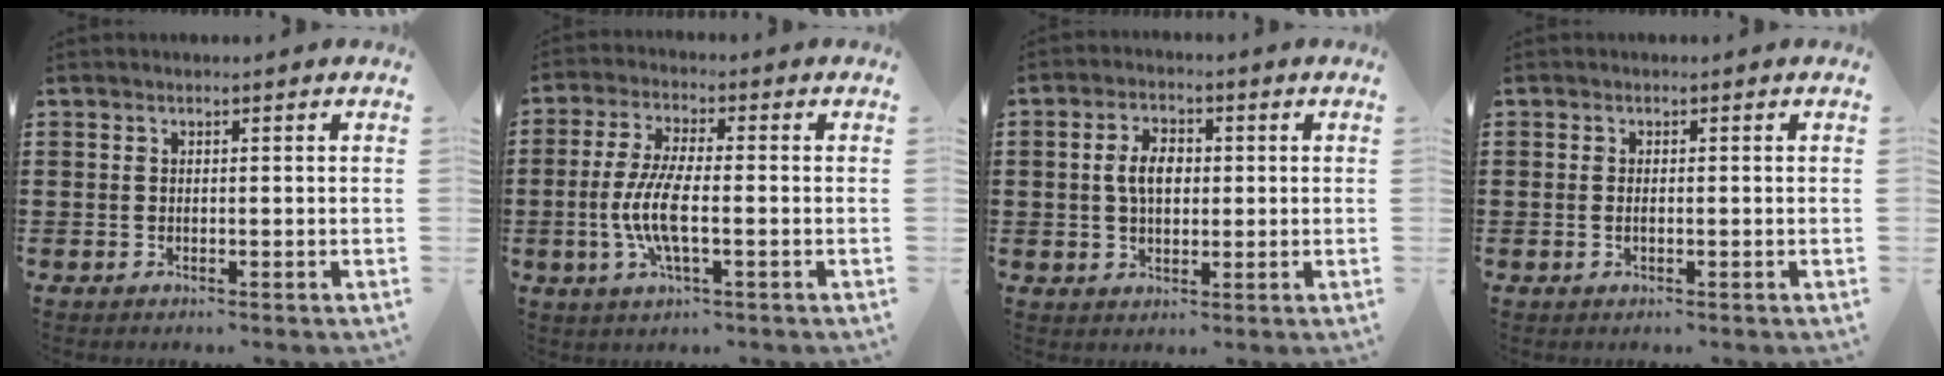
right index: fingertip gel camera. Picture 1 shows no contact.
{"total": 7.4, "force": [-1.7, 1.9, 6.9], "torque": [-0.161, -0.014, -0.040]}
{"total": 5.1, "force": [0.4, 2.8, 4.3], "torque": [-0.087, 0.012, 0.005]}
{"total": 0.7, "force": [-0.1, 0.2, 0.7], "torque": [-0.014, -0.003, -0.002]}